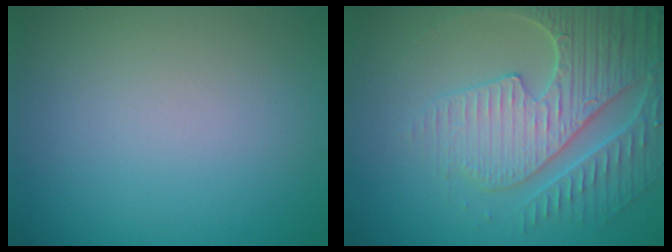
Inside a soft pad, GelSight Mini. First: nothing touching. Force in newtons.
{"total": 6.4, "press": 5.4, "slide": 3.5}